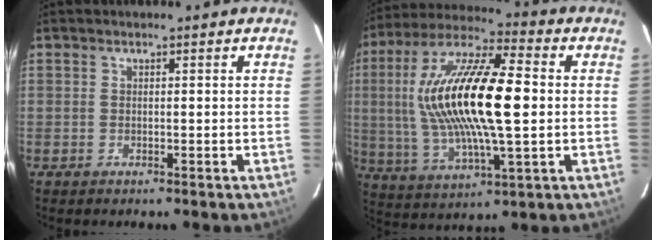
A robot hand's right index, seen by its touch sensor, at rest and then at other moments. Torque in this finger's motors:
{"motor_torque": [2.04, -0.10, 1.05, 0.21]}